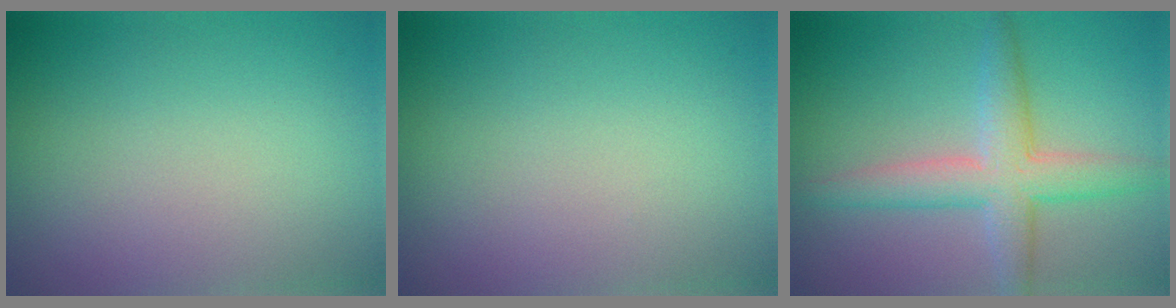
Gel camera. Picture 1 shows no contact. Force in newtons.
{"total": 0.0}
{"total": 4.5, "press": 4.5, "slide": 0.1}